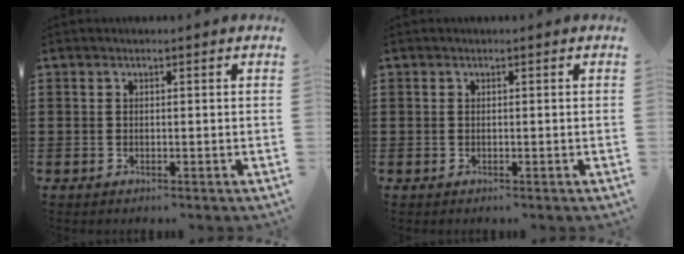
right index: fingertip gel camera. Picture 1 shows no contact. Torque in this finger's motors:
{"motor_torque": [-0.01, -0.02, 0.00, 0.00]}